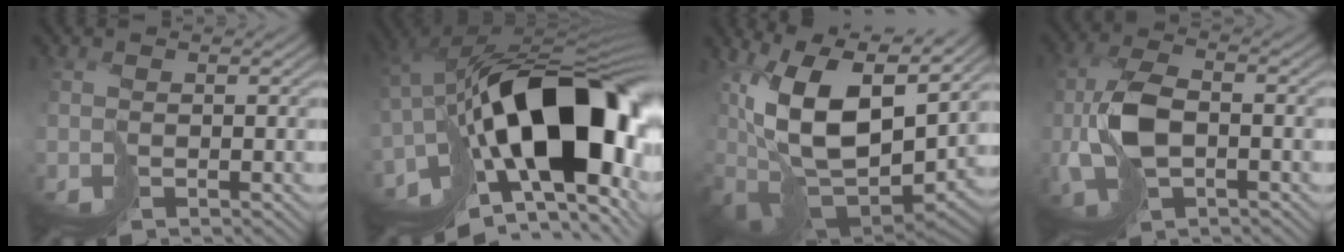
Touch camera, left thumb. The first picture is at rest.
{"total": 20.0, "force": [-3.1, 10.4, 16.8], "torque": [-0.300, -0.019, -0.032]}
{"total": 16.7, "force": [4.4, 8.4, 13.7], "torque": [-0.282, -0.021, 0.100]}
{"total": 8.3, "force": [-0.5, 4.3, 7.1], "torque": [-0.178, 0.000, -0.012]}